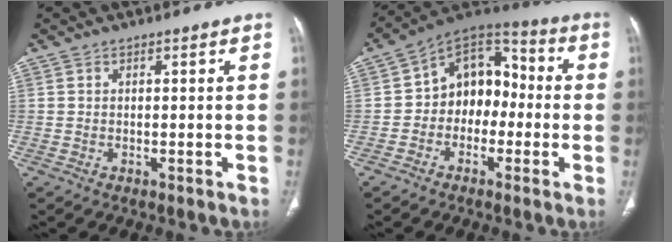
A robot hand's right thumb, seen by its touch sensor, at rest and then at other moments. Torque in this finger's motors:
{"motor_torque": [-0.29, 0.68, 0.66, -0.59, 0.06]}